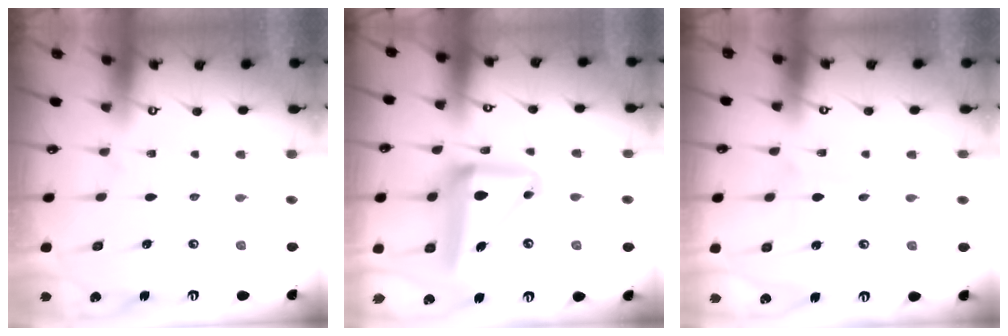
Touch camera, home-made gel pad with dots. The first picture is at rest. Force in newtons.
{"total": 18.0, "press": 17.9, "slide": 2.1}
{"total": 2.3, "press": 2.3, "slide": 0.2}